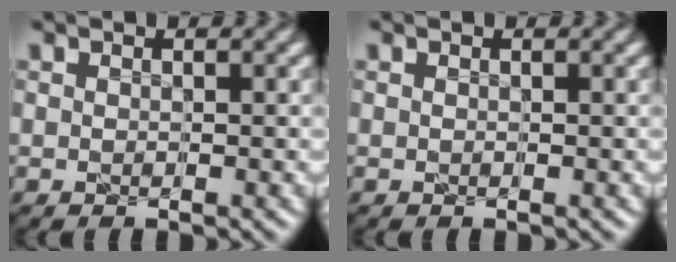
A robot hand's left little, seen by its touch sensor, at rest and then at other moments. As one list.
[{"total": 0.0}]